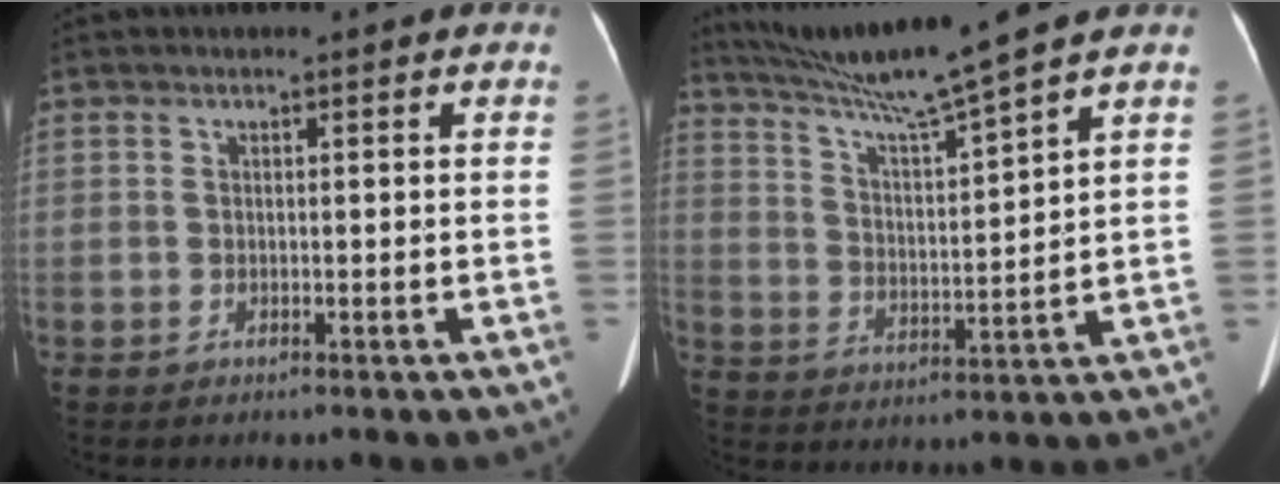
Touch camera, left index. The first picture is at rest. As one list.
[{"total": 12.0, "force": [10.2, -2.6, 5.7], "torque": [-0.105, -0.006, 0.183]}]